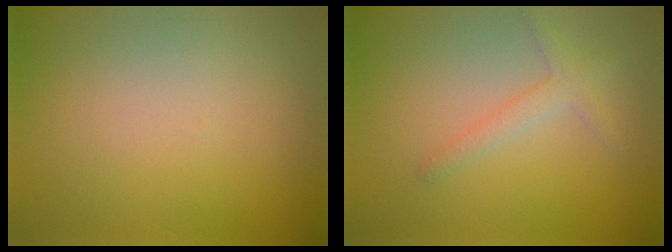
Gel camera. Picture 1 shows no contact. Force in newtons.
{"total": 1.9, "press": 1.9, "slide": 0.1}